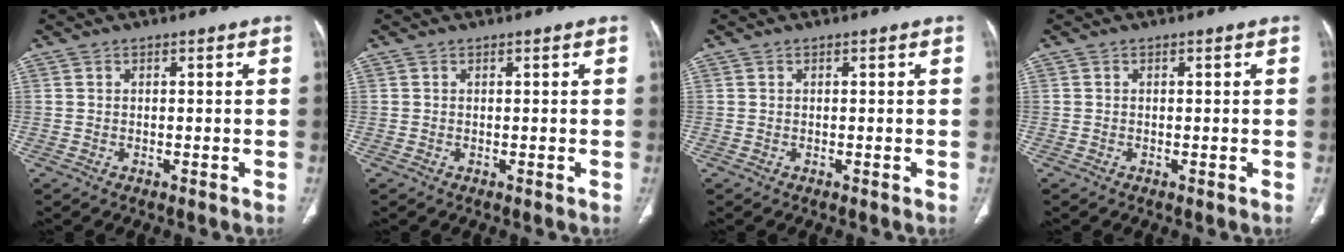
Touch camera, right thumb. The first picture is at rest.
{"total": 0.0}
{"total": 0.0}
{"total": 0.0}